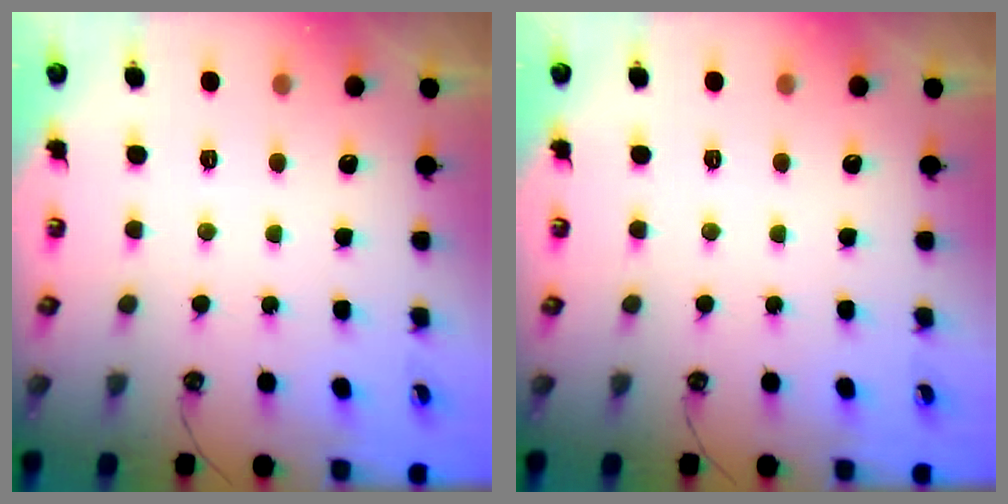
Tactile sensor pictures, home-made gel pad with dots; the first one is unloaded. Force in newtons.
{"total": 0.0}